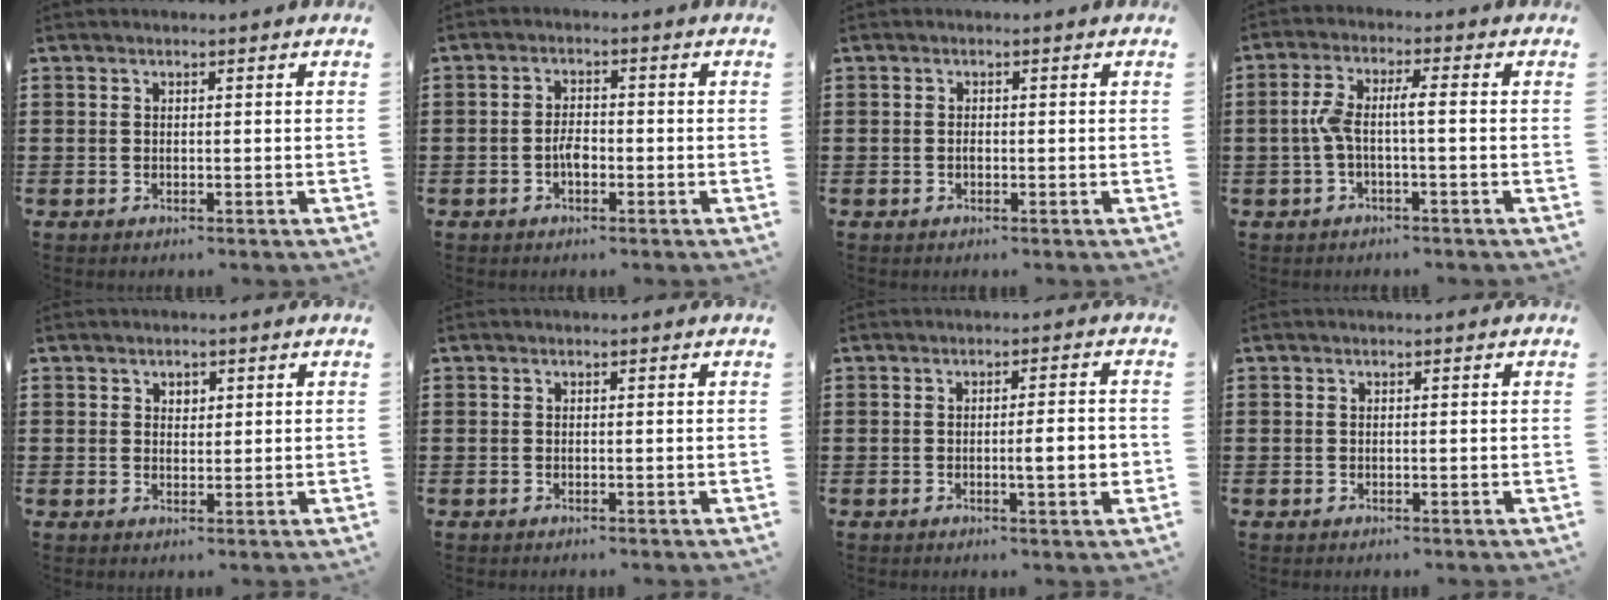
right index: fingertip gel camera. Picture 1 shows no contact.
{"total": 2.6, "force": [-1.0, 1.1, 2.1], "torque": [-0.047, 0.000, -0.021]}
{"total": 0.6, "force": [-0.3, 0.2, 0.4], "torque": [-0.010, -0.003, -0.005]}
{"total": 4.7, "force": [-0.8, 0.9, 4.6], "torque": [-0.105, -0.003, -0.026]}
{"total": 1.5, "force": [0.8, 1.1, 0.6], "torque": [-0.015, 0.006, 0.015]}
{"total": 0.0}
{"total": 4.4, "force": [-0.6, 0.5, 4.3], "torque": [-0.066, -0.007, -0.014]}
{"total": 0.0}